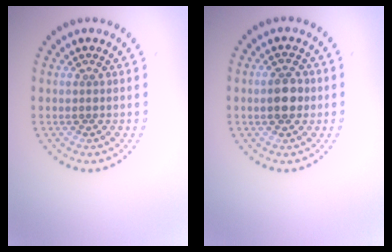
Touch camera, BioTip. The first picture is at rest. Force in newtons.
{"total": 2.8, "press": 2.8, "slide": 0.1}